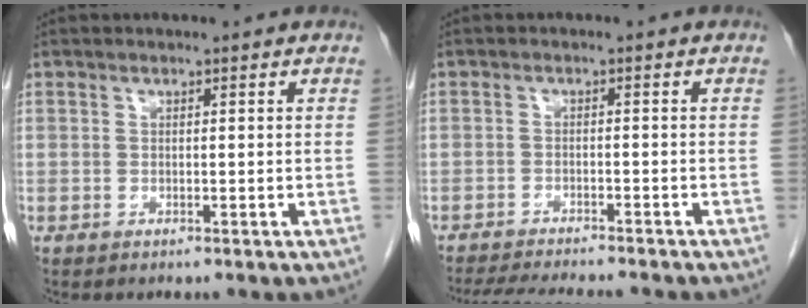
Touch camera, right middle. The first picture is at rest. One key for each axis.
{"total": 11.9, "fx": -10.7, "fy": 1.5, "fz": 5.0, "tx": -0.071, "ty": -0.013, "tz": -0.147}